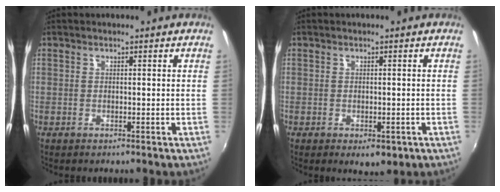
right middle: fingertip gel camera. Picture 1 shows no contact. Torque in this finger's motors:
{"motor_torque": [0.77, -1.18, -0.08, 0.00]}